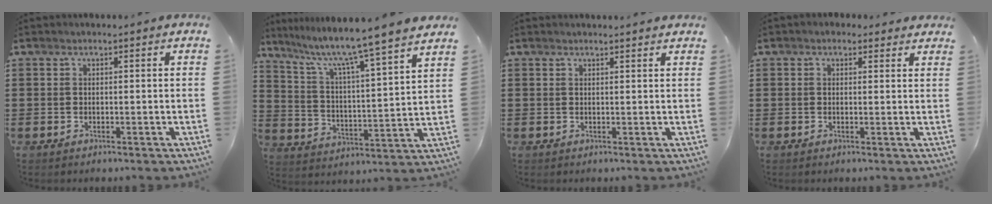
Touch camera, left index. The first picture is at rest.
{"total": 7.7, "force": [6.5, -1.1, 4.0], "torque": [-0.106, -0.056, 0.100]}
{"total": 1.0, "force": [1.0, -0.1, 0.2], "torque": [-0.006, -0.003, 0.019]}
{"total": 1.6, "force": [1.2, 1.0, 0.3], "torque": [-0.002, 0.004, 0.020]}